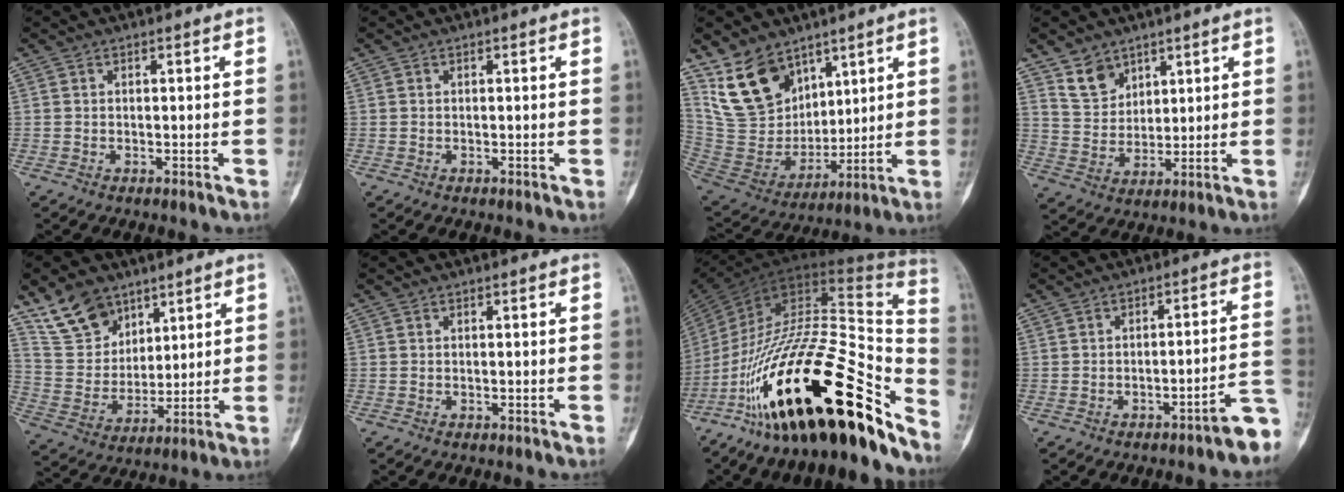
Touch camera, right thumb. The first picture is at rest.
{"total": 0.0}
{"total": 15.3, "force": [9.7, 9.6, 6.8], "torque": [-0.102, -0.050, 0.211]}
{"total": 6.9, "force": [4.8, 4.5, 1.9], "torque": [-0.016, -0.033, 0.102]}
{"total": 12.3, "force": [8.6, 7.7, 4.2], "torque": [-0.052, -0.044, 0.175]}
{"total": 0.0}
{"total": 35.5, "force": [-20.5, 11.5, 26.6], "torque": [-0.366, 0.079, -0.332]}
{"total": 7.6, "force": [-4.3, 1.4, 6.1], "torque": [-0.058, 0.042, -0.052]}